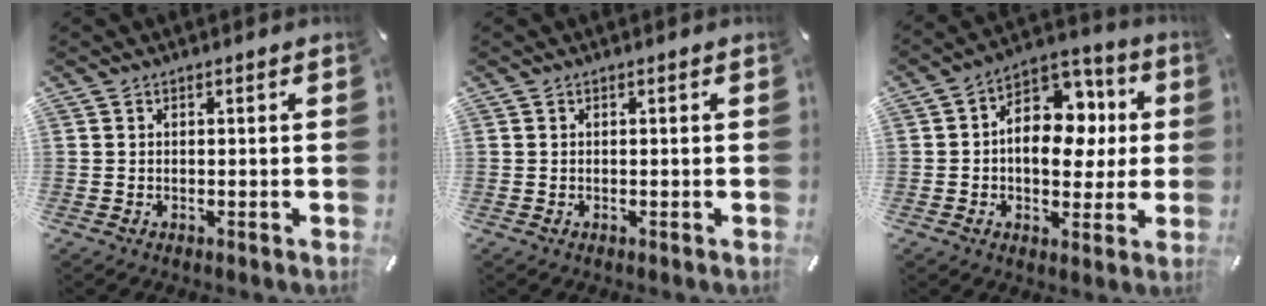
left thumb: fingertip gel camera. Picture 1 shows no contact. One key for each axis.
{"total": 0.0}
{"total": 13.5, "fx": 0.9, "fy": 10.4, "fz": 8.5, "tx": -0.116, "ty": -0.012, "tz": 0.019}